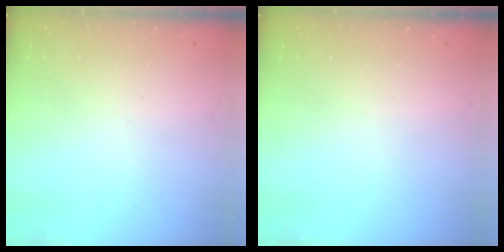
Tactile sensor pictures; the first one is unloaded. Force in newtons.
{"total": 0.0}